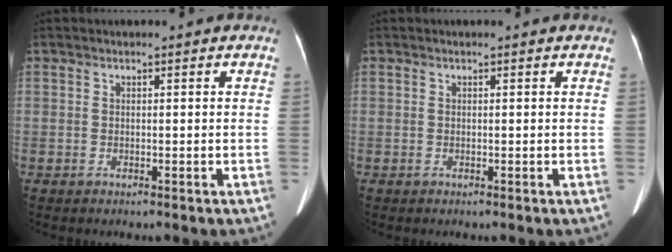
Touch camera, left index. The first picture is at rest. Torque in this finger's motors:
{"motor_torque": [-0.14, -0.16, 0.03, 0.02]}